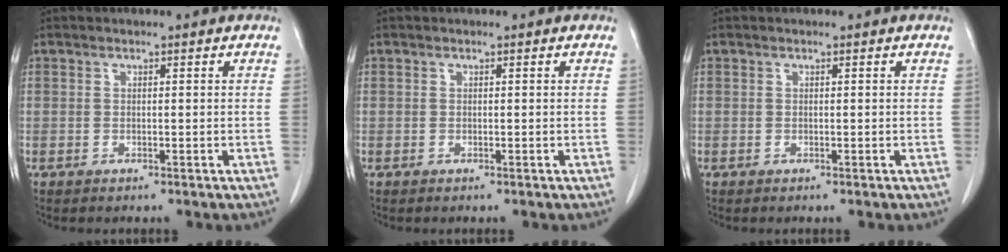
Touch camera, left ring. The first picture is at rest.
{"total": 0.0}
{"total": 0.0}